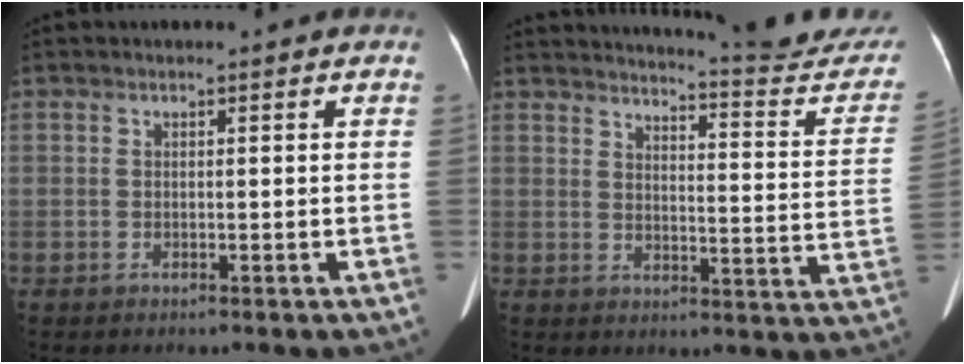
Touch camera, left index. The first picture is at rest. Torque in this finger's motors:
{"motor_torque": [-0.26, -1.22, 0.14, 0.09]}